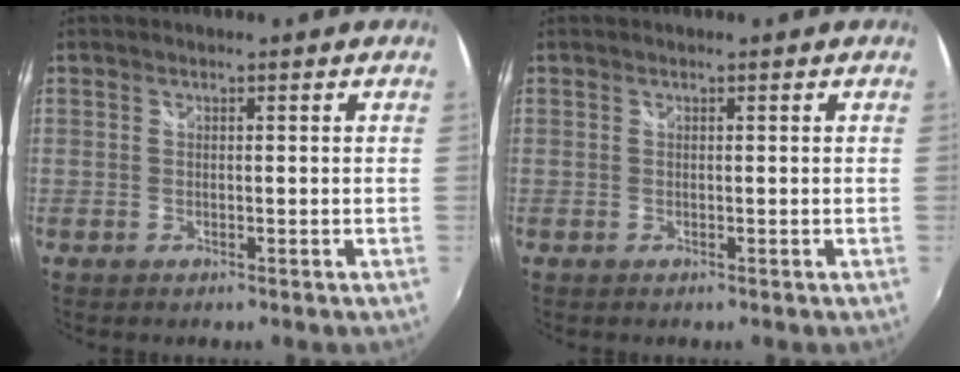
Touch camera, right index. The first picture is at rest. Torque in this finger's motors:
{"motor_torque": [0.00, 0.00, 0.00, 0.00]}